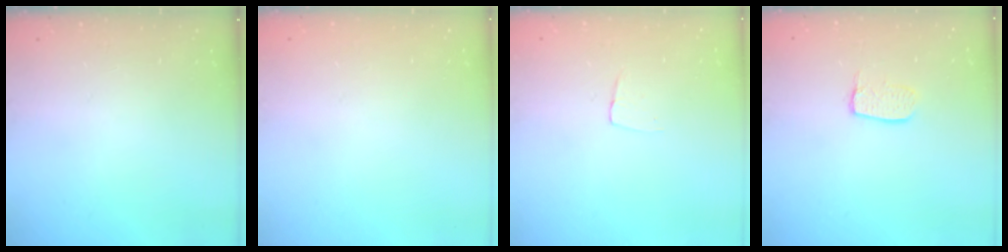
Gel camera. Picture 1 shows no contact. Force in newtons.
{"total": 0.0}
{"total": 3.4, "press": 3.4, "slide": 0.2}
{"total": 7.0, "press": 7.0, "slide": 0.5}